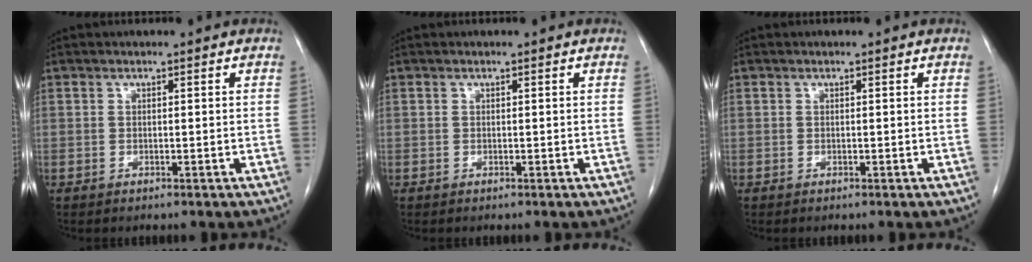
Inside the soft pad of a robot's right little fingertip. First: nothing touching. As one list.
[{"total": 0.0}, {"total": 0.0}]